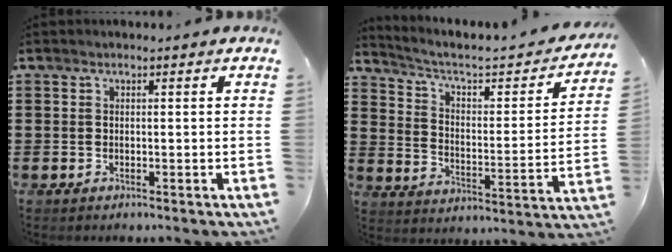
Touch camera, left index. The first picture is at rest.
{"total": 4.1, "force": [3.0, 1.2, 2.5], "torque": [-0.069, -0.029, 0.040]}